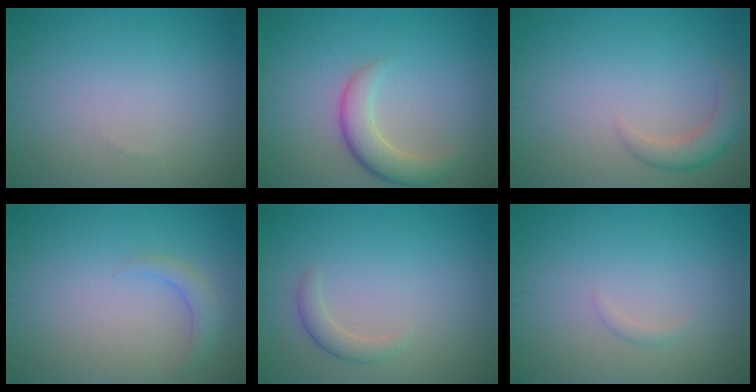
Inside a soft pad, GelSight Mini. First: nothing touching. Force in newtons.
{"total": 3.7, "press": 3.6, "slide": 0.4}
{"total": 2.6, "press": 2.6, "slide": 0.3}
{"total": 1.6, "press": 1.6, "slide": 0.2}
{"total": 1.5, "press": 1.5, "slide": 0.1}
{"total": 0.5, "press": 0.5, "slide": 0.0}